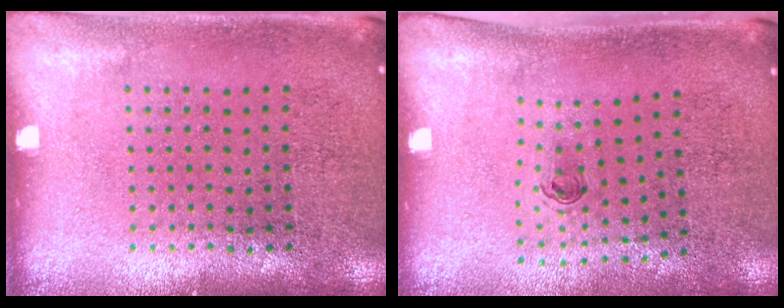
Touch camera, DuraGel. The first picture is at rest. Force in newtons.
{"total": 0.6, "press": 0.3, "slide": 0.5}